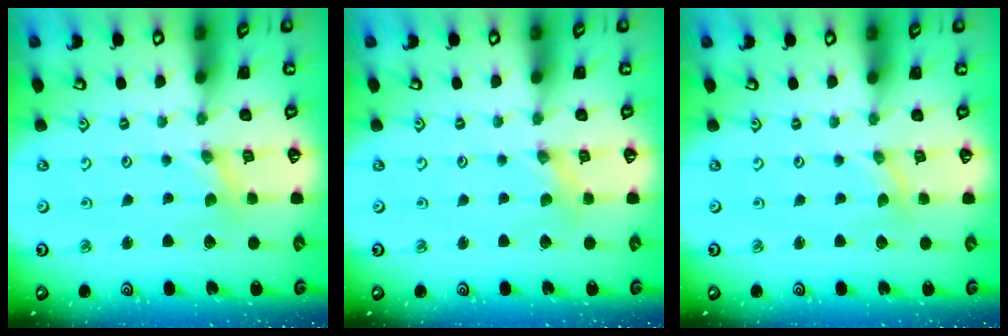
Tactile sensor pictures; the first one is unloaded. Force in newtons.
{"total": 1.0, "press": 1.0, "slide": 0.2}
{"total": 0.0}